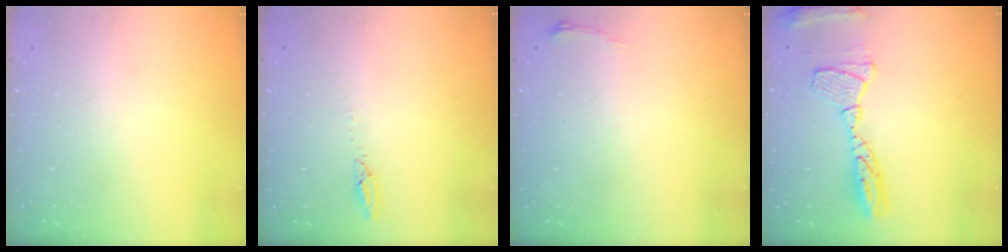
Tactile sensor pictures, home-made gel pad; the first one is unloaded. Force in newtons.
{"total": 2.7, "press": 2.7, "slide": 0.2}
{"total": 3.1, "press": 3.1, "slide": 0.5}
{"total": 14.2, "press": 14.1, "slide": 1.2}